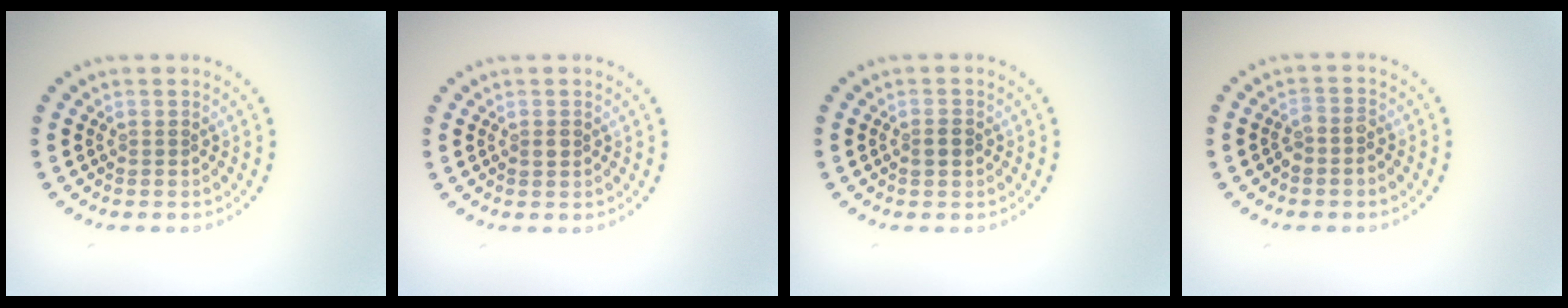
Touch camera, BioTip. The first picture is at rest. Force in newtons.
{"total": 1.0, "press": 1.0, "slide": 0.0}
{"total": 1.2, "press": 1.2, "slide": 0.3}
{"total": 1.3, "press": 1.1, "slide": 0.8}